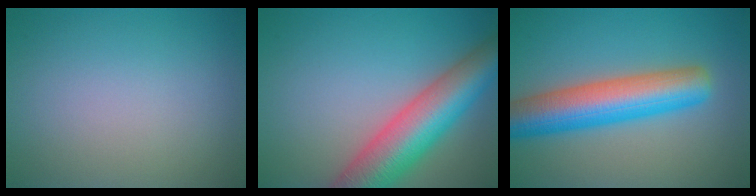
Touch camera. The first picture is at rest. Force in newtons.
{"total": 9.8, "press": 9.8, "slide": 0.4}
{"total": 8.4, "press": 8.4, "slide": 0.2}